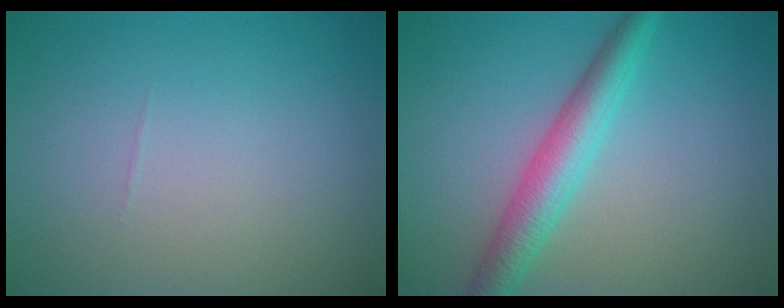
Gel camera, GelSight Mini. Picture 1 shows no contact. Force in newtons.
{"total": 4.3, "press": 4.3, "slide": 0.0}